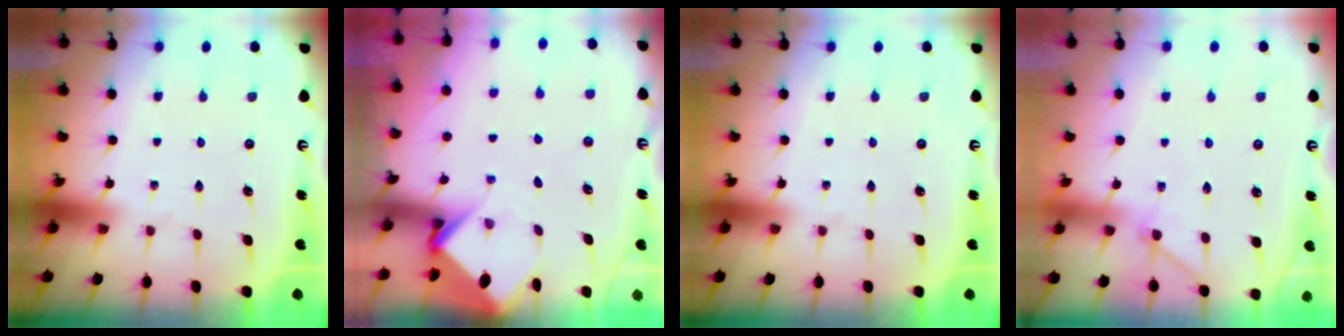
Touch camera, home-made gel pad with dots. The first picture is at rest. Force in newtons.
{"total": 3.8, "press": 3.8, "slide": 0.2}
{"total": 0.0}
{"total": 4.6, "press": 4.6, "slide": 0.5}